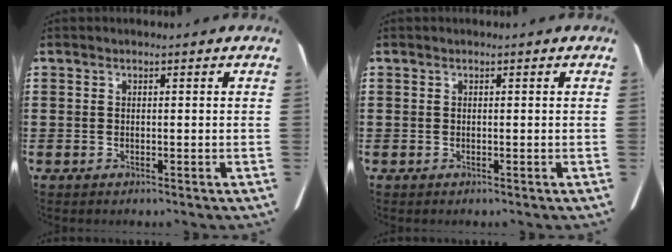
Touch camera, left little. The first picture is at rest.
{"total": 0.0}